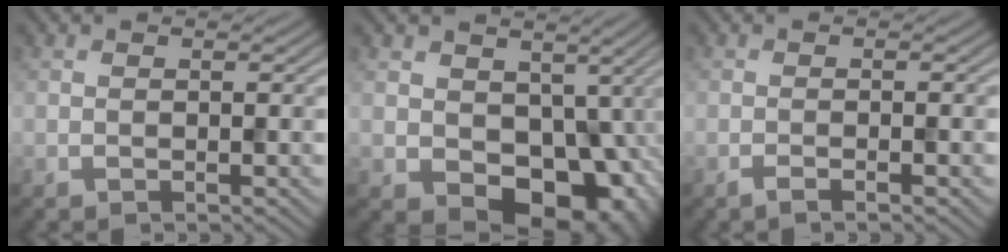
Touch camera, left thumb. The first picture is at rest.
{"total": 9.9, "force": [-0.3, 7.5, 6.4], "torque": [-0.107, -0.025, 0.002]}
{"total": 2.1, "force": [-1.0, 0.3, 1.8], "torque": [-0.027, 0.006, -0.023]}